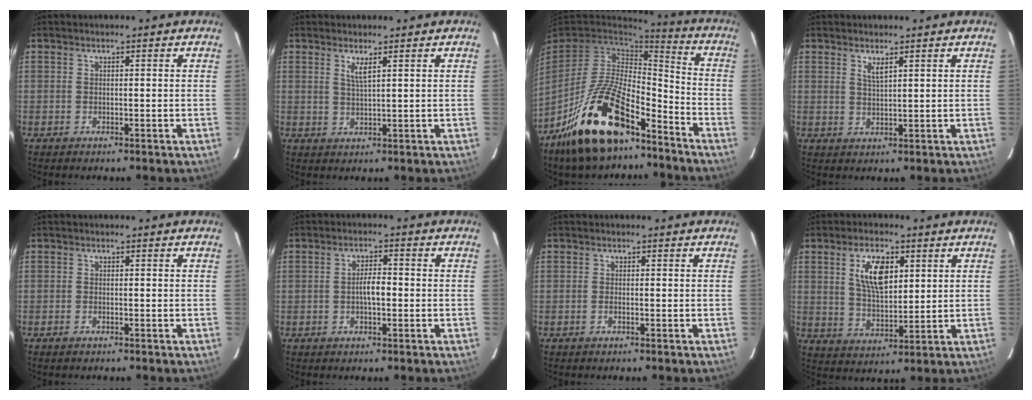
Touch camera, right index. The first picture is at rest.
{"total": 2.3, "force": [1.3, 0.0, 2.0], "torque": [-0.038, -0.003, 0.023]}
{"total": 20.8, "force": [-13.6, 8.5, 13.4], "torque": [-0.264, -0.004, -0.236]}
{"total": 2.1, "force": [1.3, 0.3, 1.6], "torque": [-0.029, -0.002, 0.023]}
{"total": 1.0, "force": [-0.8, 0.4, 0.4], "torque": [-0.012, -0.001, -0.019]}
{"total": 3.5, "force": [-0.7, 1.2, 3.2], "torque": [-0.058, 0.006, -0.011]}
{"total": 0.6, "force": [-0.5, 0.2, 0.3], "torque": [-0.007, 0.001, -0.010]}
{"total": 9.3, "force": [3.4, 4.4, 7.4], "torque": [-0.137, 0.007, 0.066]}